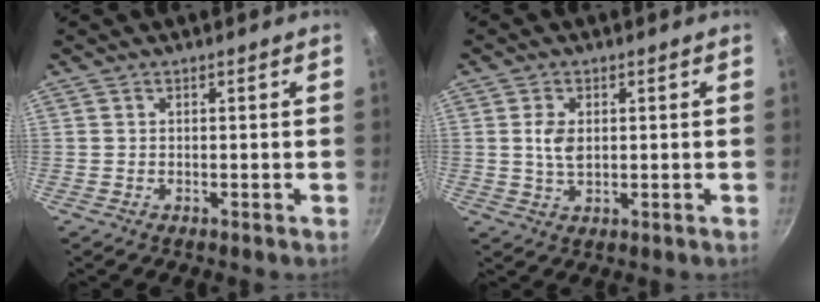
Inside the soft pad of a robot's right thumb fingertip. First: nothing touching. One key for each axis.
{"total": 4.2, "fx": 0.6, "fy": 2.6, "fz": 3.3, "tx": -0.060, "ty": -0.004, "tz": 0.013}